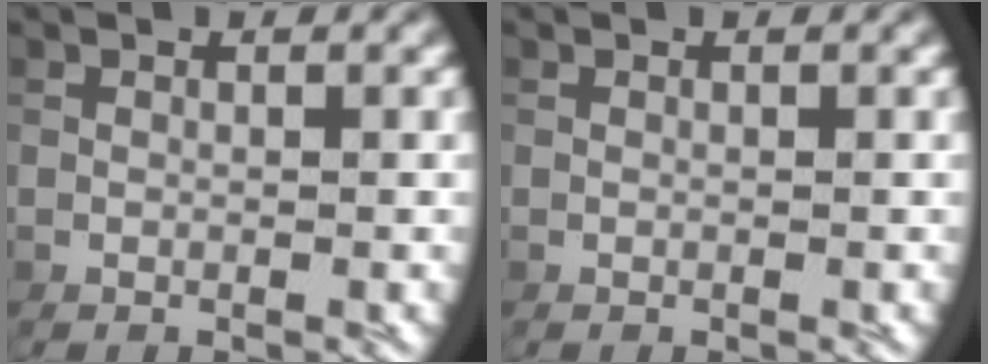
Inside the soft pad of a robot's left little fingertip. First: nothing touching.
{"total": 0.0}